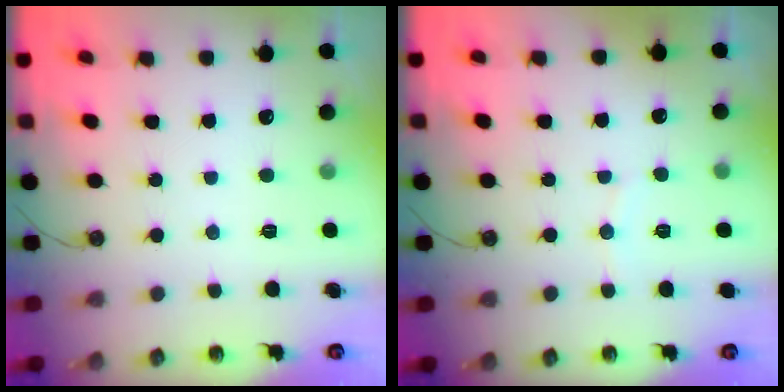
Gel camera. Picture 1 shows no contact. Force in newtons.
{"total": 2.4, "press": 2.3, "slide": 0.3}